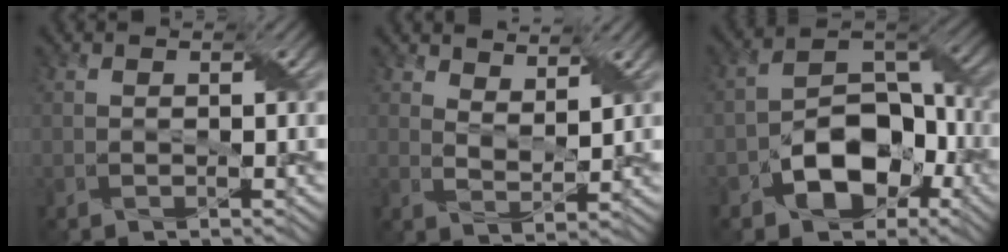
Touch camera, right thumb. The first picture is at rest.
{"total": 3.7, "force": [3.4, 0.9, 1.2], "torque": [-0.026, -0.017, 0.065]}
{"total": 9.6, "force": [-4.7, 6.2, 5.6], "torque": [-0.089, -0.005, -0.087]}